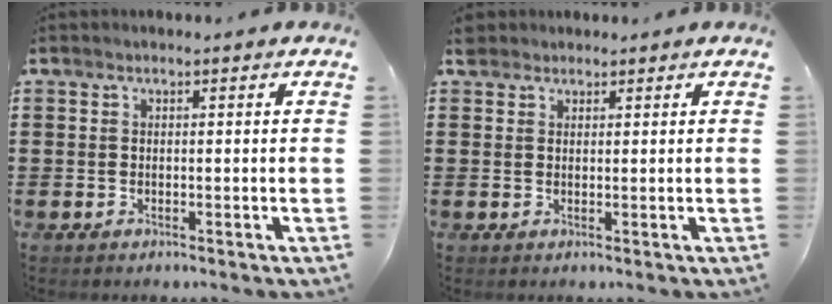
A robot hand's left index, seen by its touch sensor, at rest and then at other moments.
{"total": 1.7, "force": [1.5, 0.8, 0.1], "torque": [-0.007, 0.006, 0.030]}